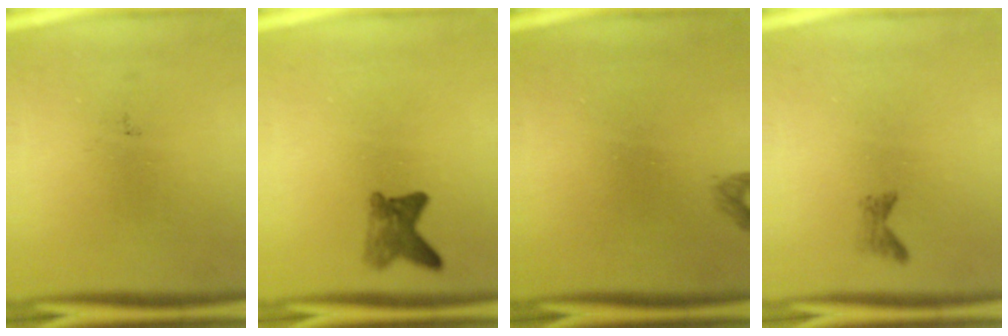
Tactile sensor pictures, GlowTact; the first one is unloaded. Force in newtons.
{"total": 3.2}
{"total": 0.8}
{"total": 0.9}